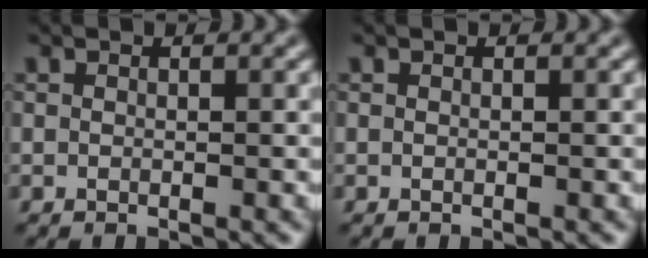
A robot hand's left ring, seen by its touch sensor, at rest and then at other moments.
{"total": 0.0}